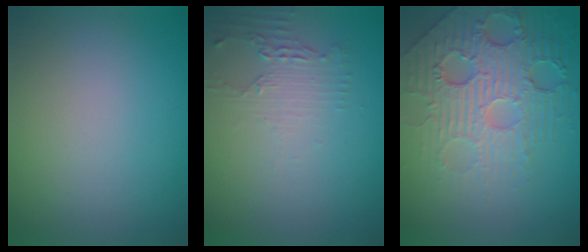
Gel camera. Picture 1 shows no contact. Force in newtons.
{"total": 2.2, "press": 1.7, "slide": 1.4}
{"total": 6.8, "press": 5.2, "slide": 4.3}